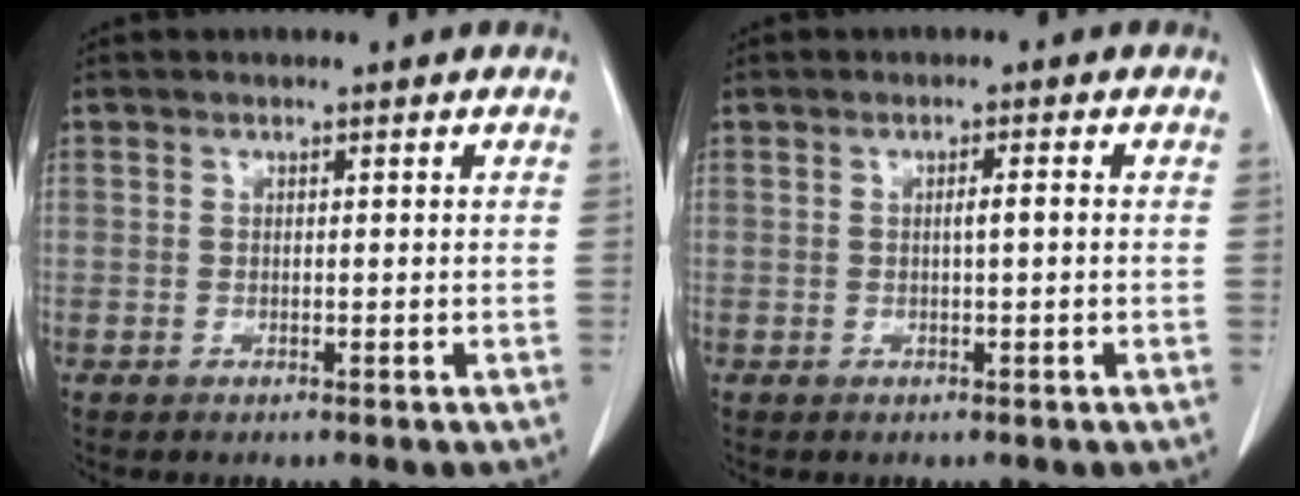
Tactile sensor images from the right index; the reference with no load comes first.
{"total": 1.4, "force": [-0.1, 0.0, 1.4], "torque": [-0.026, 0.003, 0.000]}